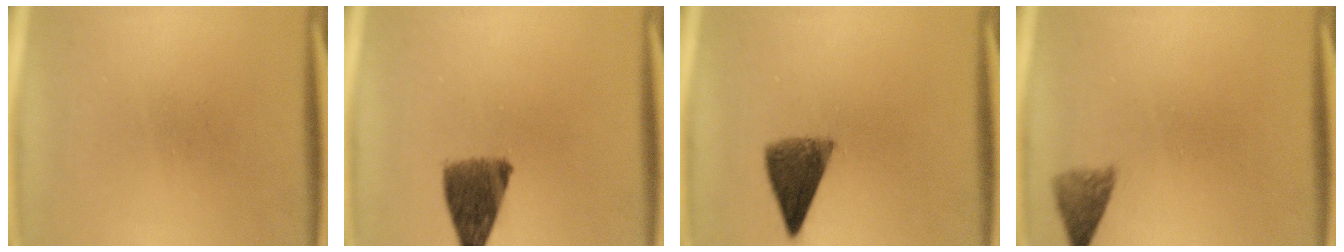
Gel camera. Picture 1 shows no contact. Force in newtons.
{"total": 8.1}
{"total": 6.8}
{"total": 2.8}